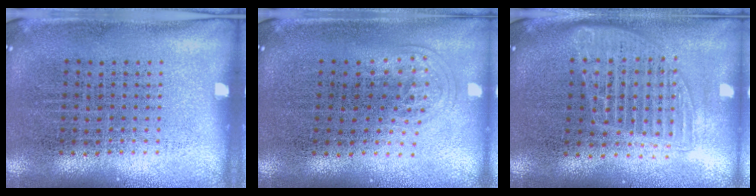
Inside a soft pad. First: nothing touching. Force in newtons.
{"total": 1.0, "press": 0.6, "slide": 0.7}
{"total": 1.5, "press": 1.3, "slide": 0.7}